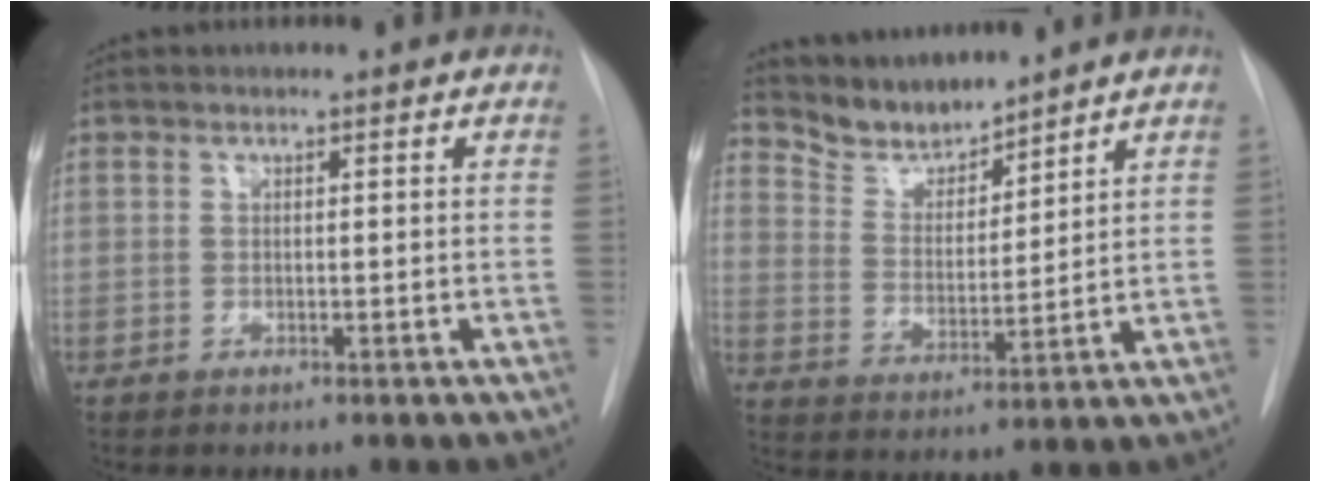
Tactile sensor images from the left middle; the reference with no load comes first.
{"total": 7.0, "force": [6.9, 1.1, 0.3], "torque": [-0.012, 0.002, 0.141]}